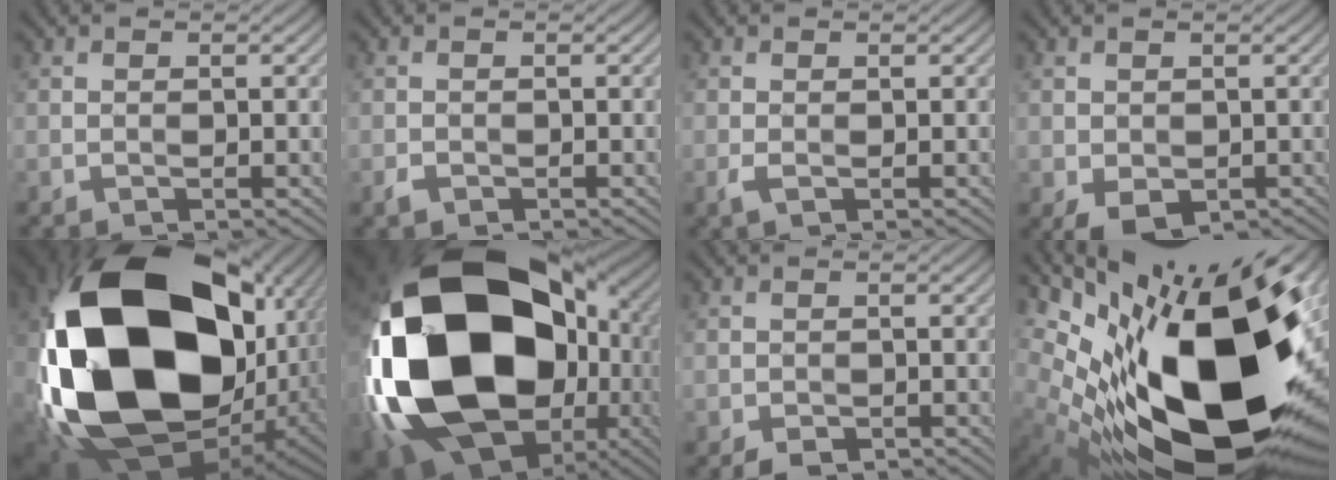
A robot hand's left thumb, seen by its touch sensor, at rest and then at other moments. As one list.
[{"total": 1.4, "force": [-0.7, 1.1, 0.3], "torque": [-0.008, -0.002, -0.018]}, {"total": 1.7, "force": [-0.1, 1.3, 1.1], "torque": [-0.026, 0.001, -0.006]}, {"total": 3.5, "force": [-0.8, 2.7, 2.0], "torque": [-0.051, -0.007, -0.016]}, {"total": 24.3, "force": [1.0, 16.9, 17.4], "torque": [-0.402, -0.088, 0.063]}, {"total": 25.1, "force": [-1.2, 18.7, 16.8], "torque": [-0.381, -0.076, 0.012]}, {"total": 2.3, "force": [-1.5, 1.5, 0.7], "torque": [-0.020, -0.006, -0.036]}, {"total": 22.9, "force": [0.9, 12.0, 19.5], "torque": [-0.380, -0.058, 0.036]}]